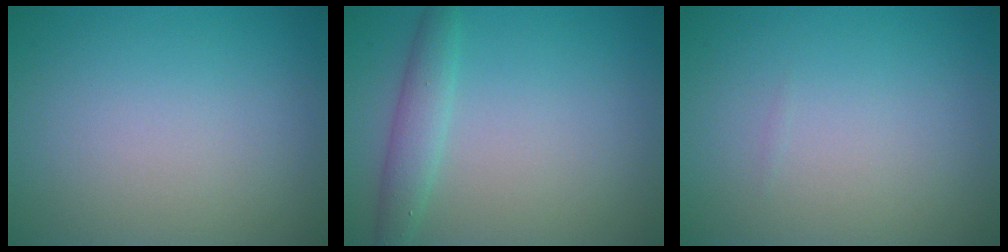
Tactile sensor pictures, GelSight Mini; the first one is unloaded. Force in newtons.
{"total": 1.9, "press": 1.9, "slide": 0.1}
{"total": 0.0}